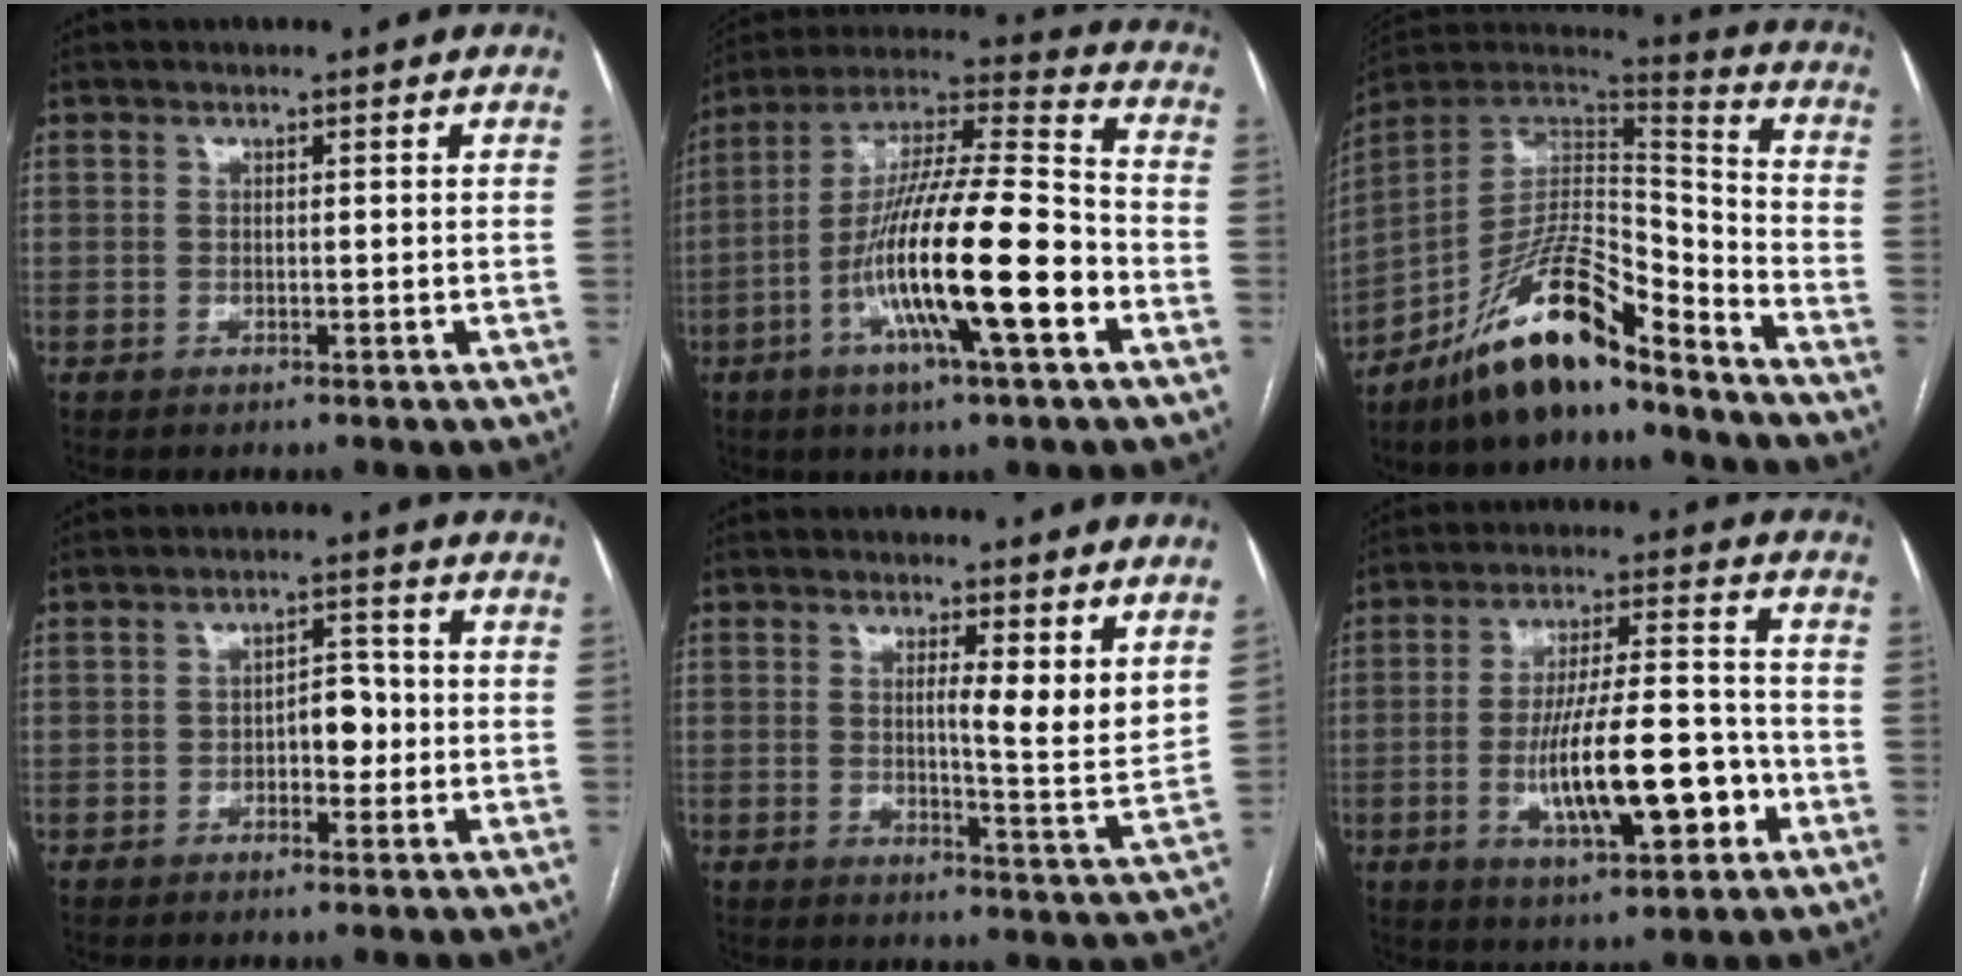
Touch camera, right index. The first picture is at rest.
{"total": 20.2, "force": [-6.4, 2.0, 19.1], "torque": [-0.352, -0.007, -0.112]}
{"total": 15.0, "force": [-11.0, 3.3, 9.7], "torque": [-0.170, 0.023, -0.194]}
{"total": 4.3, "force": [-0.9, 2.3, 3.5], "torque": [-0.046, 0.013, -0.014]}
{"total": 5.7, "force": [3.2, 0.6, 4.7], "torque": [-0.060, -0.023, 0.043]}
{"total": 14.6, "force": [-4.2, 3.5, 13.6], "torque": [-0.237, 0.008, -0.063]}